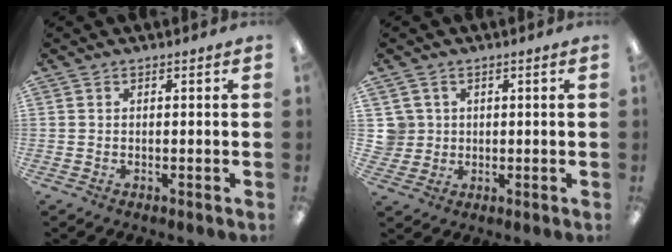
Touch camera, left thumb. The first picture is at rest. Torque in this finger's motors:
{"motor_torque": [-0.05, -0.03, 0.00, -0.38, 0.00]}